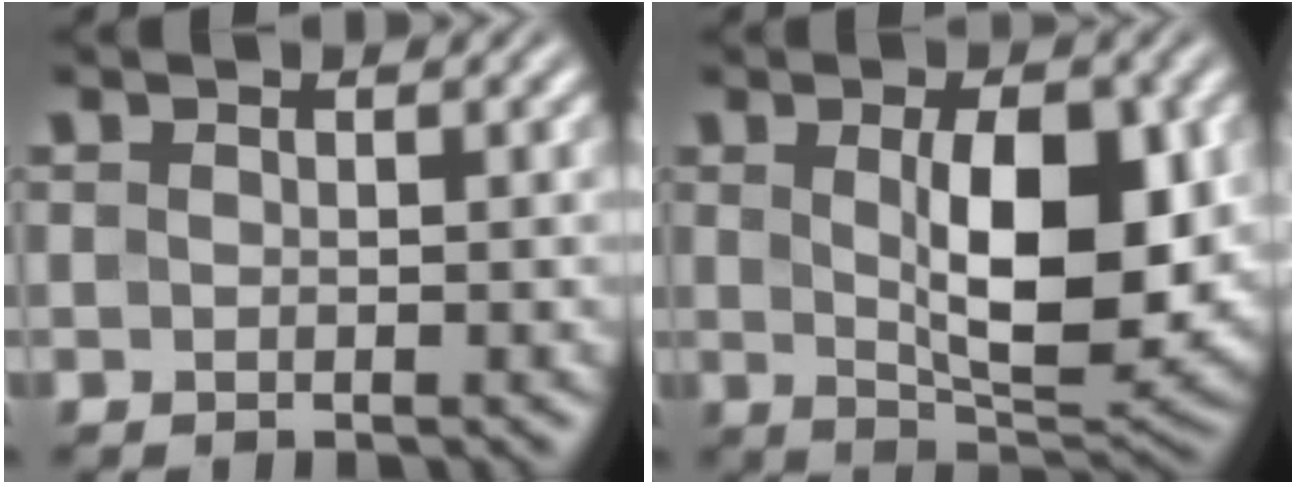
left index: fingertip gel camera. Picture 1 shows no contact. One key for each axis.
{"total": 9.2, "fx": 0.8, "fy": 4.0, "fz": 8.2, "tx": -0.129, "ty": -0.010, "tz": 0.025}